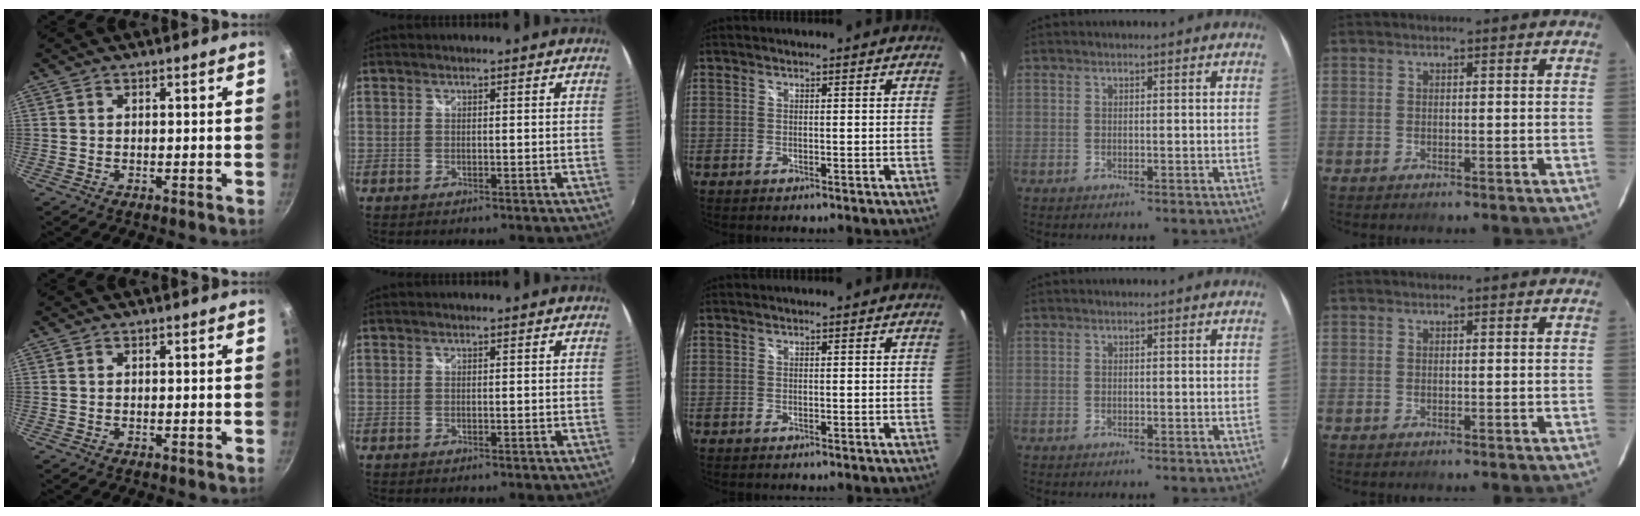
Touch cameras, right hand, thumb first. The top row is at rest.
{}